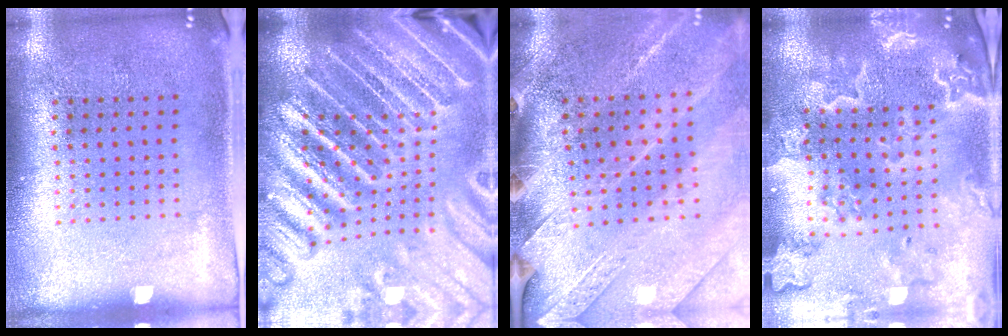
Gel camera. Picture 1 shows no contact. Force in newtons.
{"total": 5.7, "press": 5.0, "slide": 2.8}
{"total": 2.9, "press": 2.9, "slide": 0.4}
{"total": 3.9, "press": 3.3, "slide": 2.0}